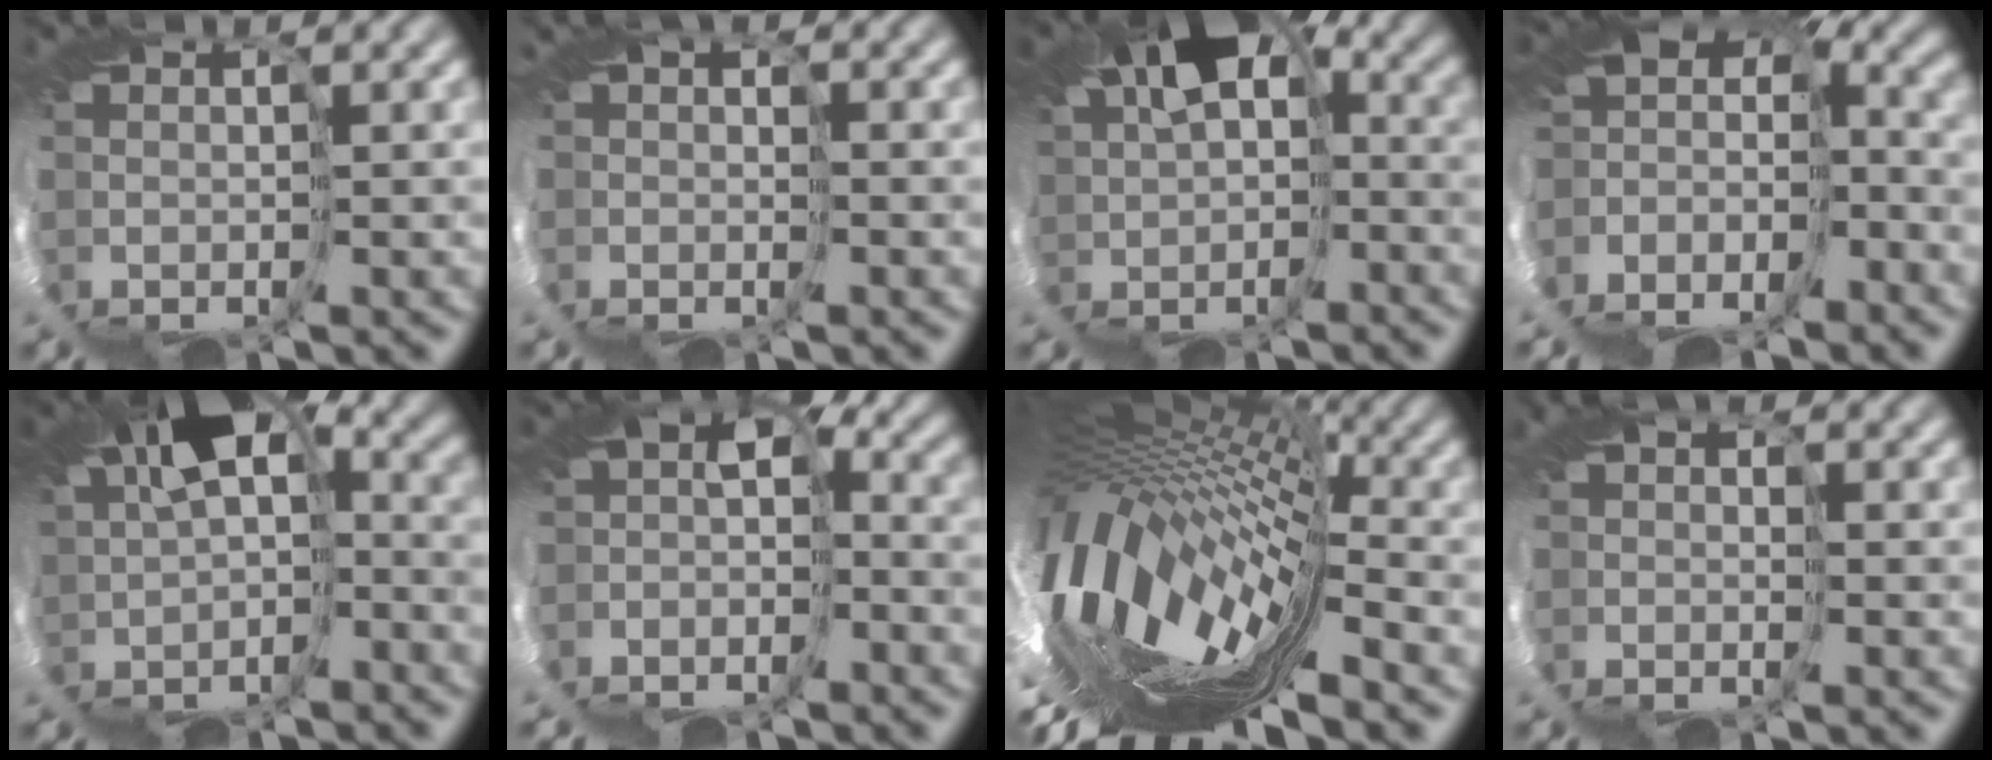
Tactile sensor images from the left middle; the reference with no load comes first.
{"total": 1.2, "force": [-1.1, -0.2, -0.4], "torque": [0.029, 0.000, -0.017]}
{"total": 6.5, "force": [2.5, 4.3, 4.1], "torque": [-0.093, -0.030, 0.080]}
{"total": 5.4, "force": [-4.4, 1.9, 2.6], "torque": [-0.061, -0.028, -0.044]}
{"total": 5.6, "force": [1.4, 3.0, 4.6], "torque": [-0.102, -0.015, 0.041]}
{"total": 5.1, "force": [-3.8, 2.6, 2.3], "torque": [-0.048, -0.016, -0.031]}
{"total": 12.0, "force": [-3.0, 3.7, 11.1], "torque": [-0.172, -0.009, -0.041]}
{"total": 0.7, "force": [-0.6, 0.1, 0.3], "torque": [0.003, -0.003, -0.010]}